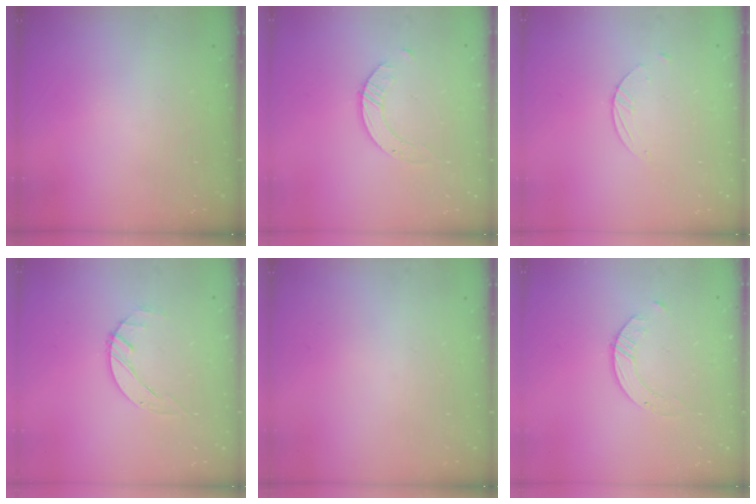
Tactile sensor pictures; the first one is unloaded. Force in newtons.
{"total": 1.7, "press": 1.7, "slide": 0.2}
{"total": 2.1, "press": 2.1, "slide": 0.2}
{"total": 1.4, "press": 1.4, "slide": 0.2}
{"total": 0.0}
{"total": 1.7, "press": 1.7, "slide": 0.2}